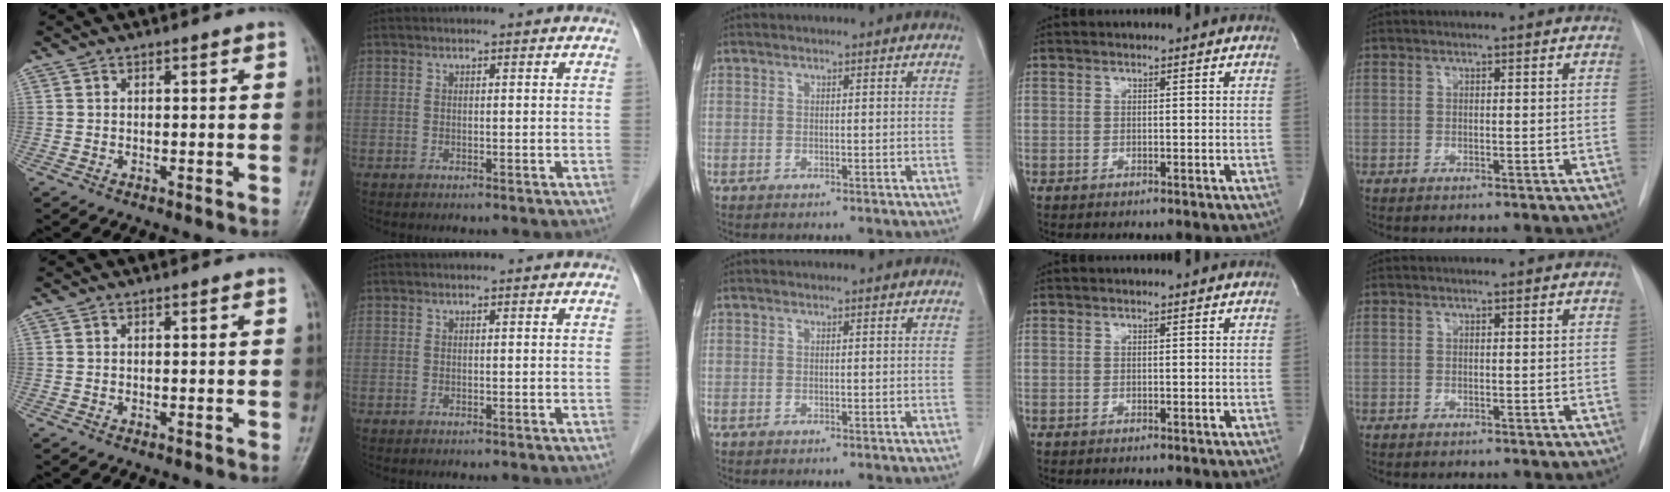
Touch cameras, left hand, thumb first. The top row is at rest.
{}